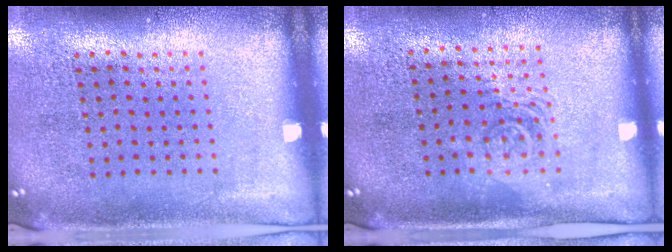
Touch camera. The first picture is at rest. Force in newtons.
{"total": 1.4, "press": 1.2, "slide": 0.7}